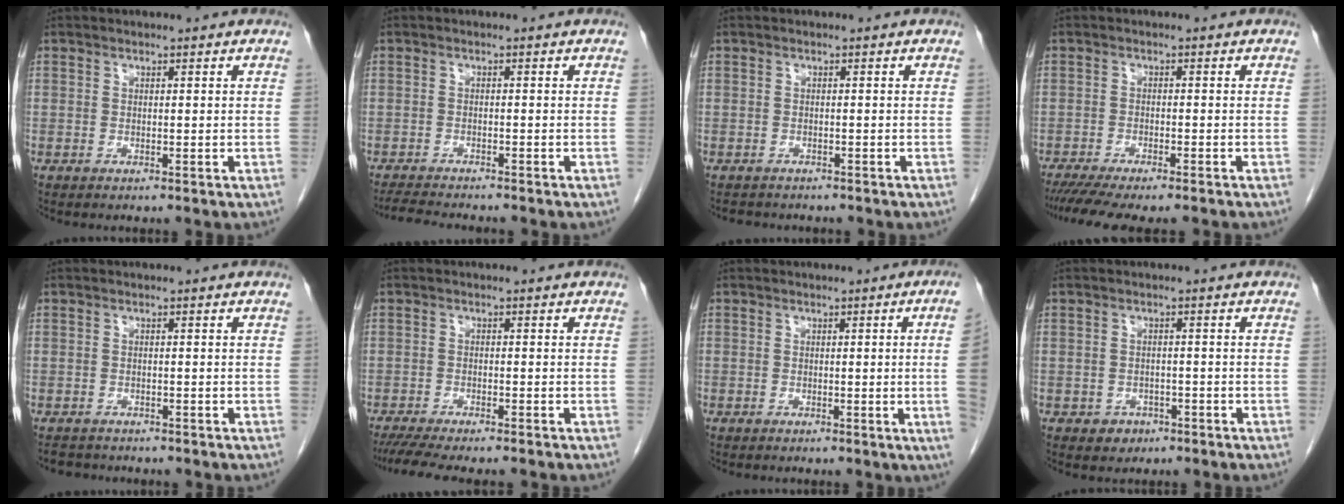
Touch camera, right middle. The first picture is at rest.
{"total": 5.4, "force": [-5.0, 0.3, 2.0], "torque": [-0.031, -0.016, -0.081]}
{"total": 3.4, "force": [-3.0, 1.4, 0.9], "torque": [-0.016, -0.003, -0.036]}
{"total": 9.2, "force": [-7.6, 1.2, 4.9], "torque": [-0.066, -0.012, -0.116]}
{"total": 3.2, "force": [-2.9, 1.3, 0.4], "torque": [-0.008, -0.005, -0.042]}
{"total": 8.8, "force": [-7.5, 0.8, 4.5], "torque": [-0.061, -0.013, -0.115]}
{"total": 5.5, "force": [-0.4, -2.1, 5.1], "torque": [-0.056, -0.010, -0.006]}
{"total": 2.4, "force": [-1.3, 1.9, 0.5], "torque": [-0.005, 0.008, -0.013]}